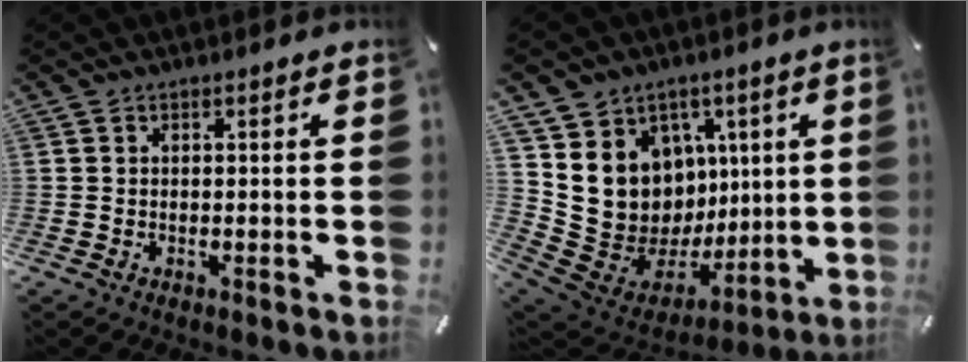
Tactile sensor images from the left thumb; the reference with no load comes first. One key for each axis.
{"total": 14.5, "fx": 2.2, "fy": 13.9, "fz": 3.5, "tx": -0.036, "ty": -0.054, "tz": 0.077}